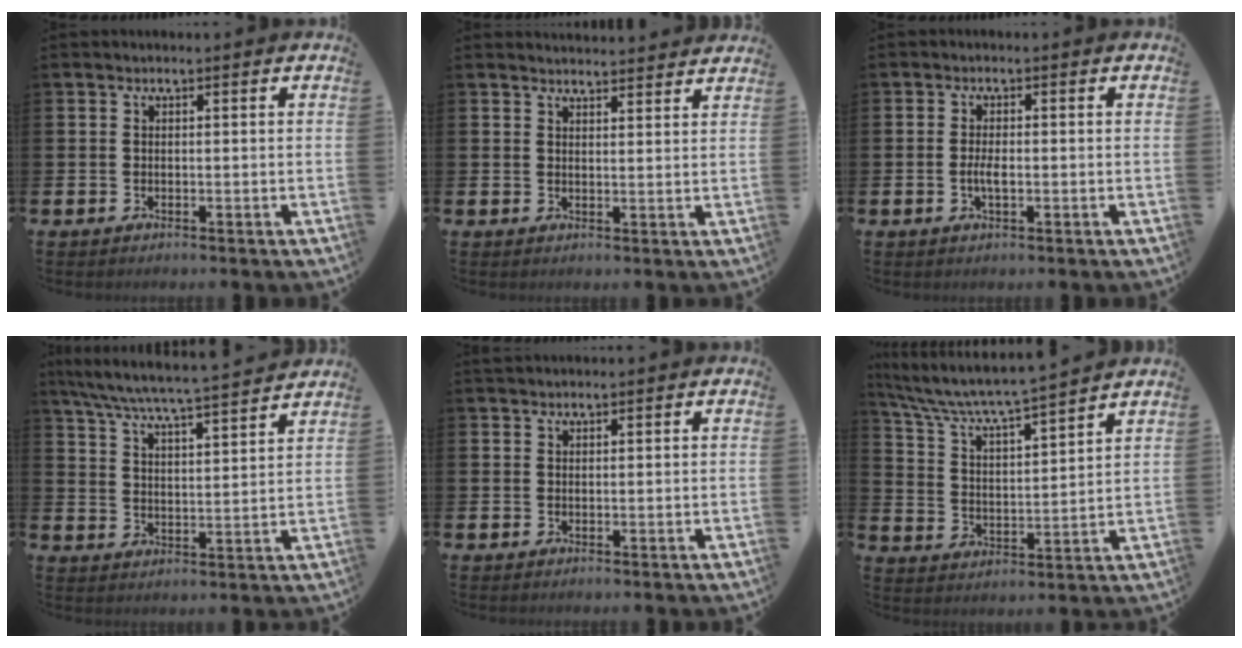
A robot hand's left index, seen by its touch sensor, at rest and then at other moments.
{"total": 3.0, "force": [3.0, 0.2, -0.1], "torque": [0.000, -0.019, 0.054]}
{"total": 2.2, "force": [-0.4, 0.8, 2.0], "torque": [-0.036, 0.000, -0.007]}
{"total": 7.0, "force": [6.7, -0.1, 2.2], "torque": [-0.068, -0.049, 0.115]}
{"total": 1.1, "force": [1.1, 0.3, 0.1], "torque": [0.005, 0.000, 0.018]}
{"total": 6.6, "force": [6.2, 0.0, 2.2], "torque": [-0.071, -0.050, 0.100]}